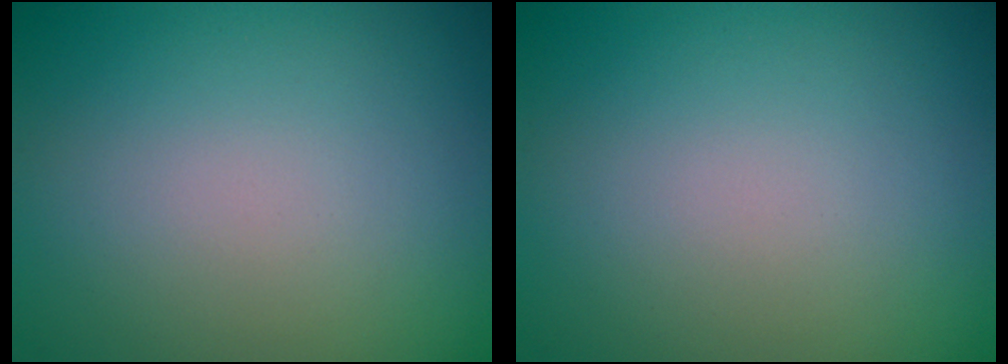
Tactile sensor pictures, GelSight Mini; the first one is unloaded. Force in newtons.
{"total": 0.0}